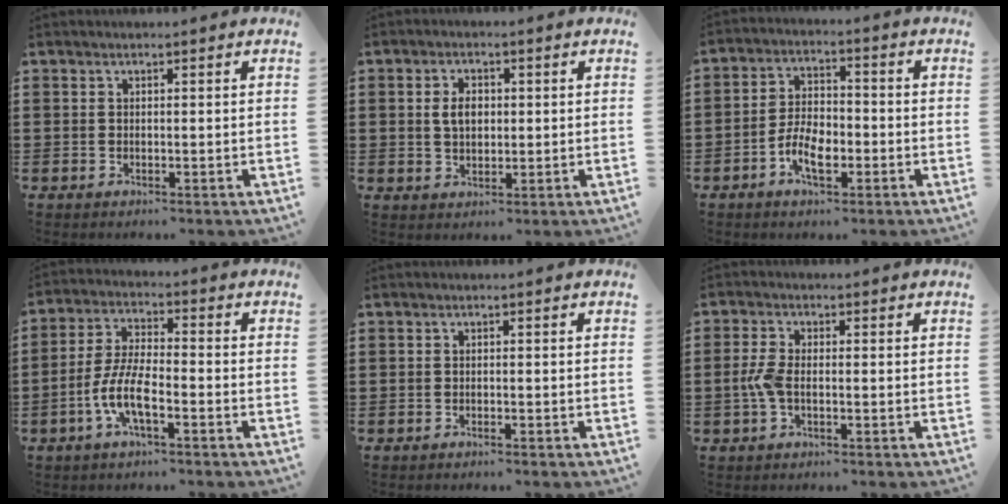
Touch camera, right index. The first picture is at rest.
{"total": 3.6, "force": [0.4, 2.3, 2.8], "torque": [-0.051, 0.008, 0.004]}
{"total": 6.2, "force": [-2.6, 3.2, 4.6], "torque": [-0.100, 0.005, -0.051]}
{"total": 7.2, "force": [-3.2, 2.1, 6.2], "torque": [-0.150, -0.013, -0.066]}
{"total": 0.7, "force": [-0.7, 0.0, 0.2], "torque": [-0.005, -0.002, -0.013]}
{"total": 3.5, "force": [-0.9, 1.5, 3.1], "torque": [-0.076, -0.004, -0.021]}